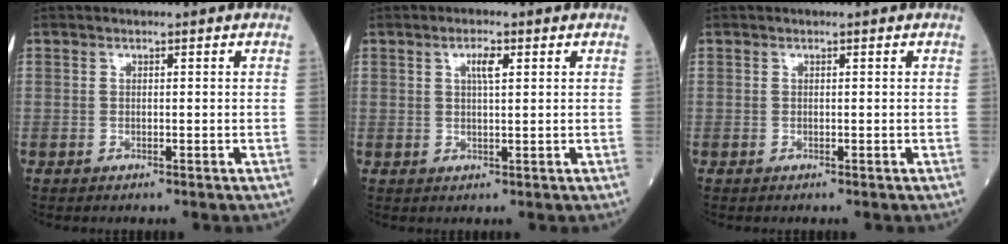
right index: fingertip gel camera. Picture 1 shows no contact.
{"total": 2.5, "force": [1.0, 0.5, 2.3], "torque": [-0.046, 0.001, 0.019]}
{"total": 0.0}